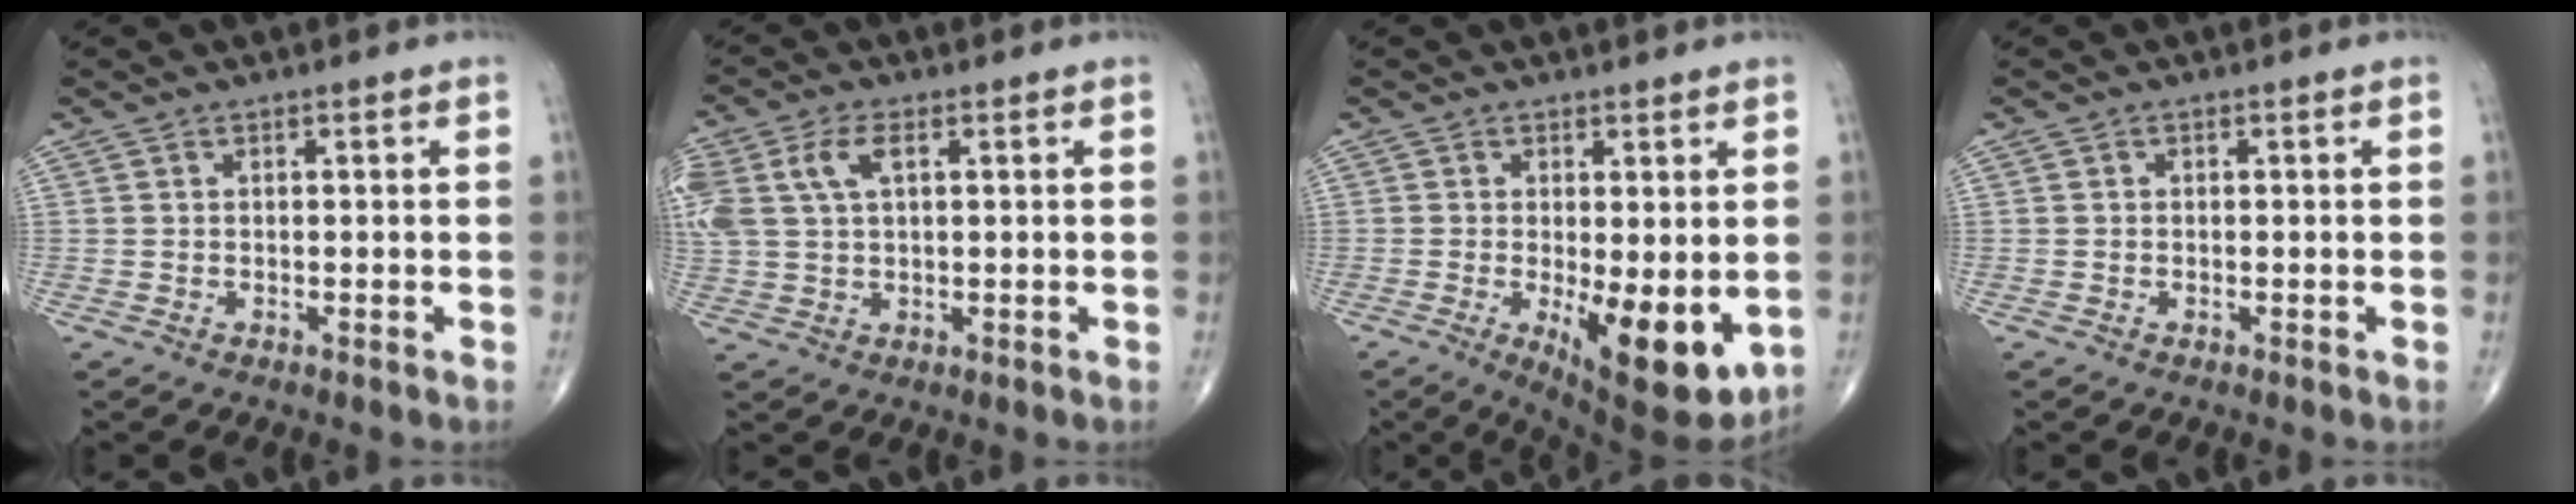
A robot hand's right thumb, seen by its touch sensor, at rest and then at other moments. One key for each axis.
{"total": 8.9, "fx": 3.0, "fy": 4.8, "fz": 6.9, "tx": -0.172, "ty": 0.014, "tz": 0.062}
{"total": 12.3, "fx": -2.3, "fy": 4.4, "fz": 11.2, "tx": -0.155, "ty": -0.028, "tz": -0.020}
{"total": 0.0}